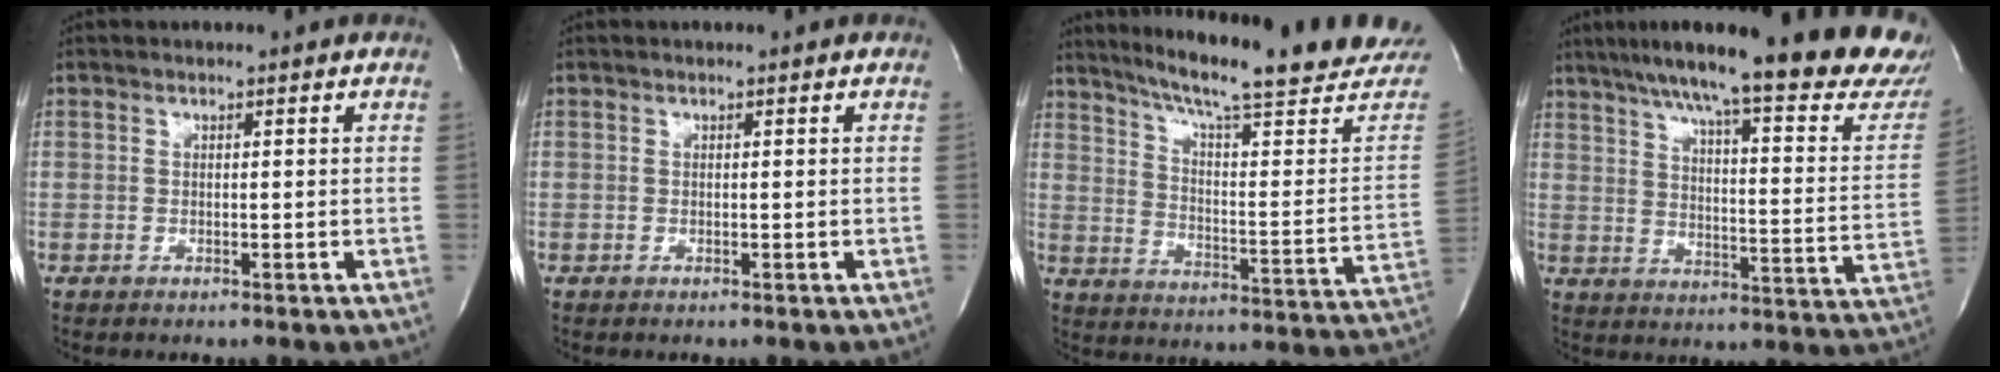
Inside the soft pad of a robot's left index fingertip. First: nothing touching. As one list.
[{"total": 0.0}, {"total": 24.3, "force": [21.2, 0.7, 11.9], "torque": [-0.178, -0.070, 0.277]}, {"total": 27.0, "force": [22.5, 2.5, 14.7], "torque": [-0.213, -0.056, 0.282]}]